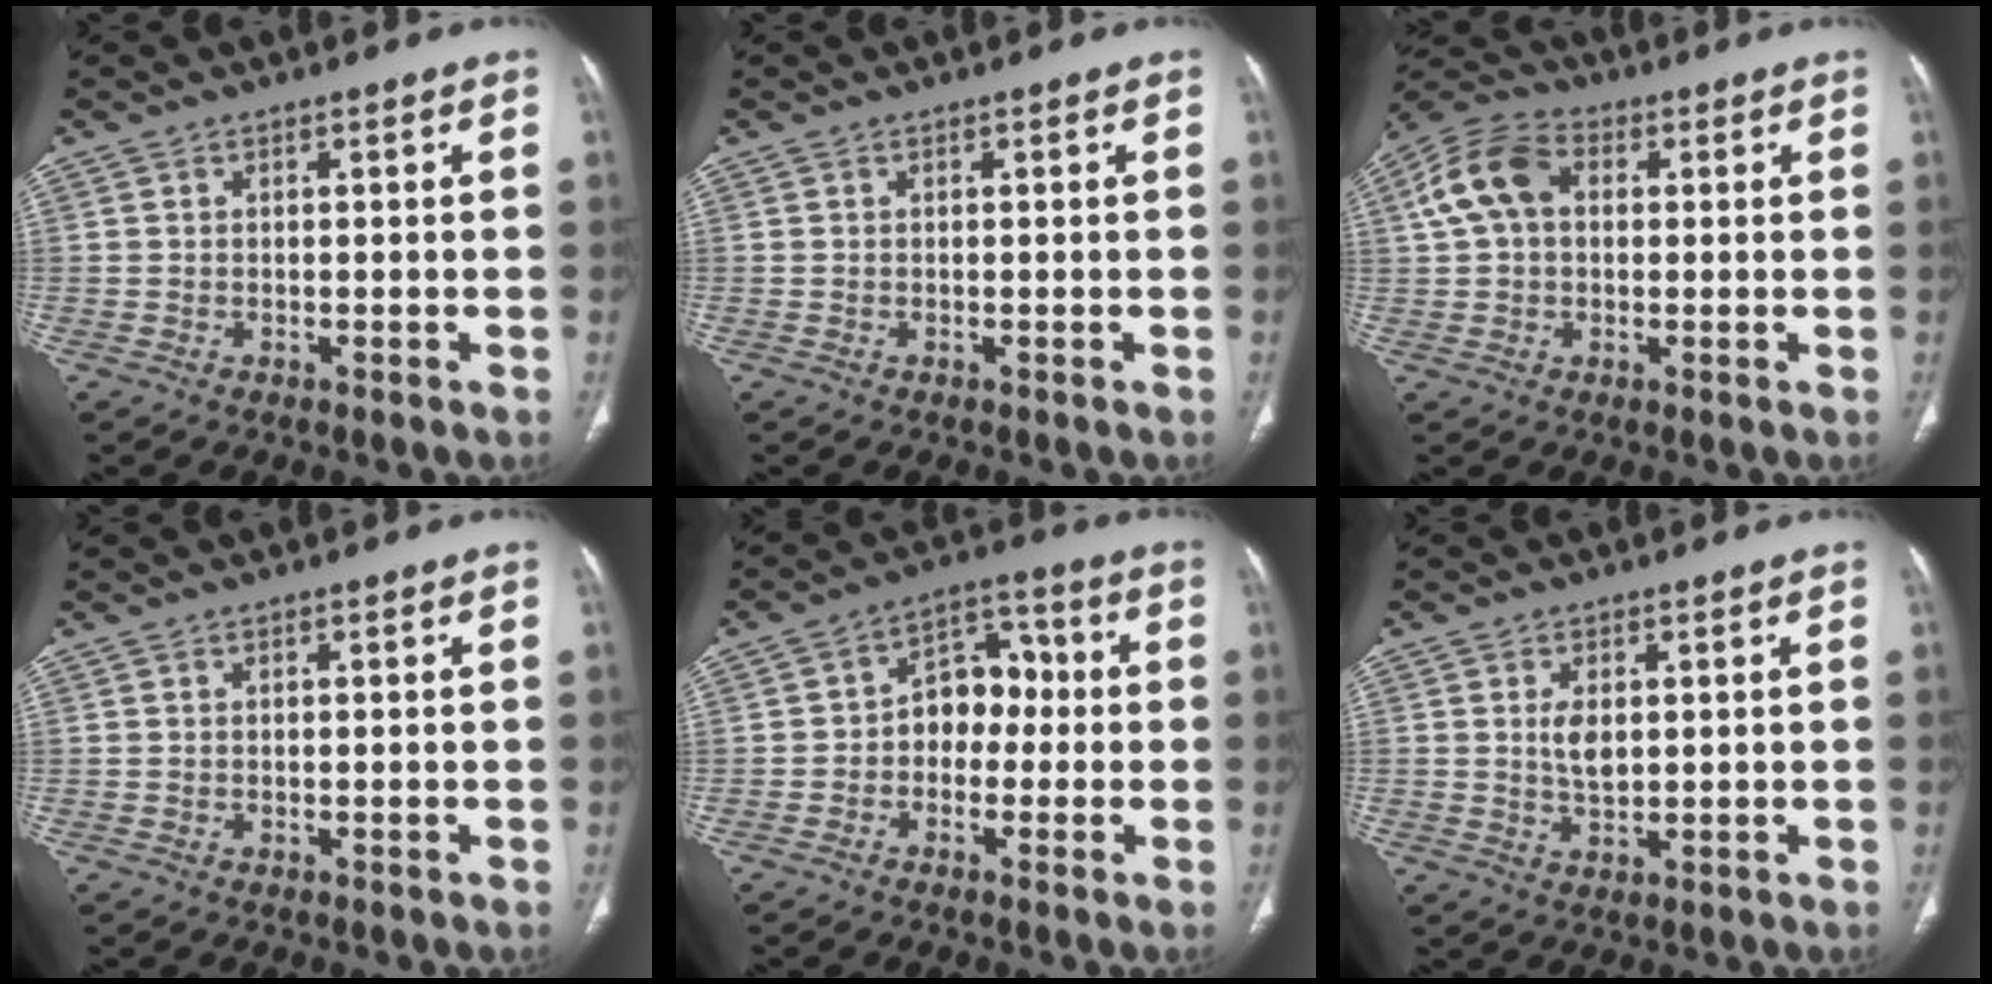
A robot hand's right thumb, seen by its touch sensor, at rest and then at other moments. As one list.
[{"total": 0.0}, {"total": 10.2, "force": [2.0, 7.2, 7.0], "torque": [-0.136, 0.027, 0.029]}, {"total": 0.0}, {"total": 8.7, "force": [-0.7, 6.4, 5.8], "torque": [-0.049, 0.039, -0.025]}, {"total": 4.1, "force": [0.8, 2.4, 3.2], "torque": [-0.055, -0.008, 0.018]}]